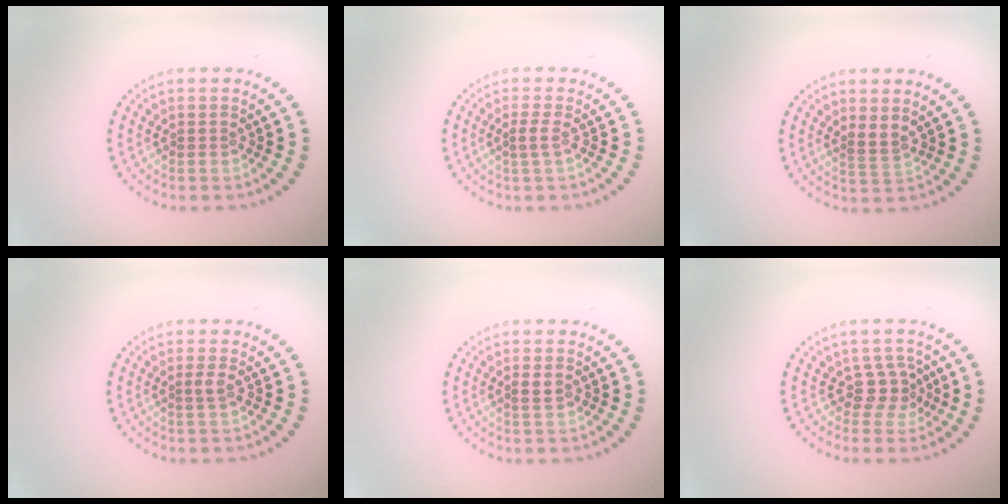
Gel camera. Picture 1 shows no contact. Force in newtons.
{"total": 1.0, "press": 0.8, "slide": 0.5}
{"total": 1.6, "press": 1.2, "slide": 1.0}
{"total": 1.0, "press": 0.7, "slide": 0.6}
{"total": 1.1, "press": 1.0, "slide": 0.4}
{"total": 2.1, "press": 1.6, "slide": 1.4}